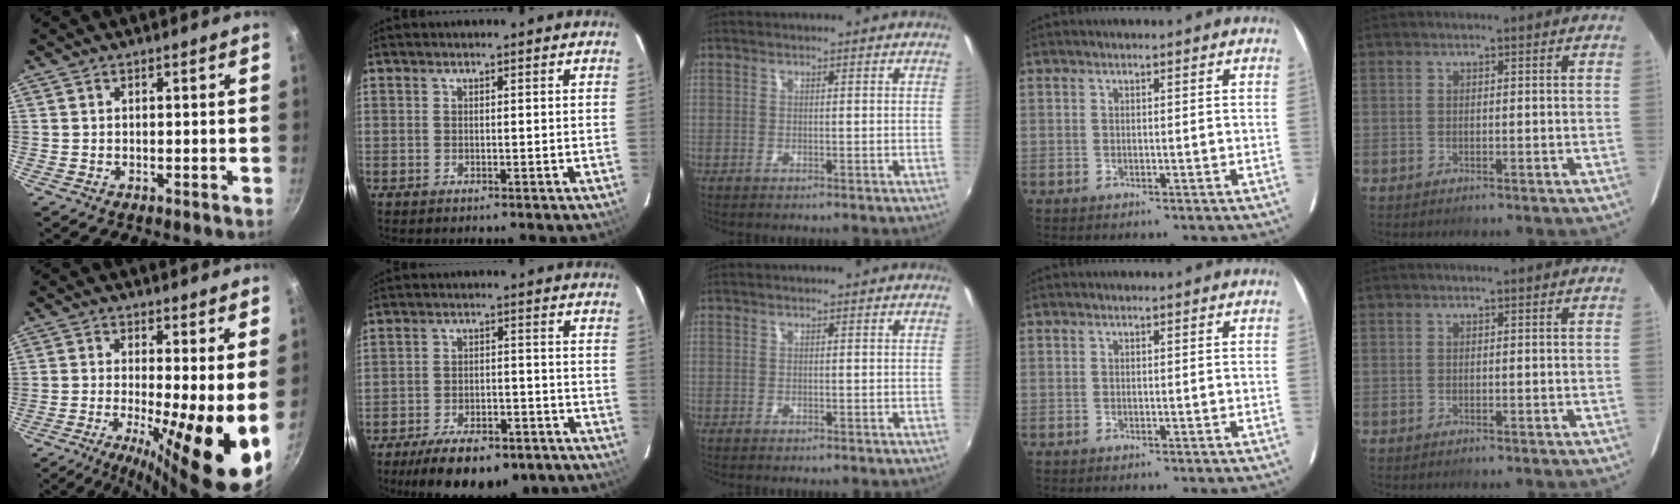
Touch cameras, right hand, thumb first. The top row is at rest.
{"thumb": {"total": 14.5, "force": [-1.5, 3.0, 14.1], "torque": [-0.212, -0.024, -0.025]}, "index": {"total": 18.3, "force": [-14.3, 6.8, 9.2], "torque": [-0.174, -0.012, -0.188]}}